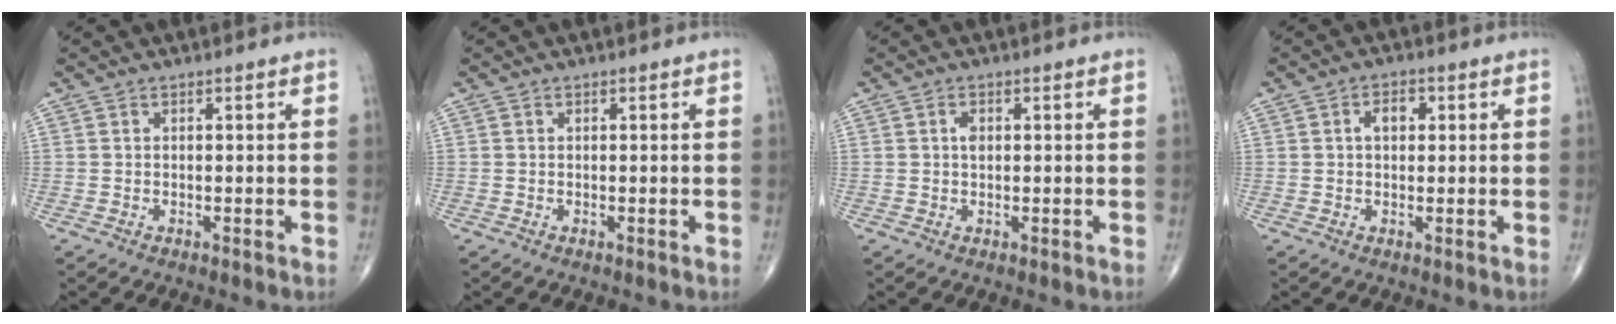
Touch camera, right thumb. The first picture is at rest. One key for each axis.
{"total": 0.0}
{"total": 1.6, "fx": 0.3, "fy": 1.0, "fz": 1.2, "tx": -0.017, "ty": 0.001, "tz": 0.003}
{"total": 3.3, "fx": 0.7, "fy": 2.1, "fz": 2.4, "tx": -0.028, "ty": 0.007, "tz": 0.007}